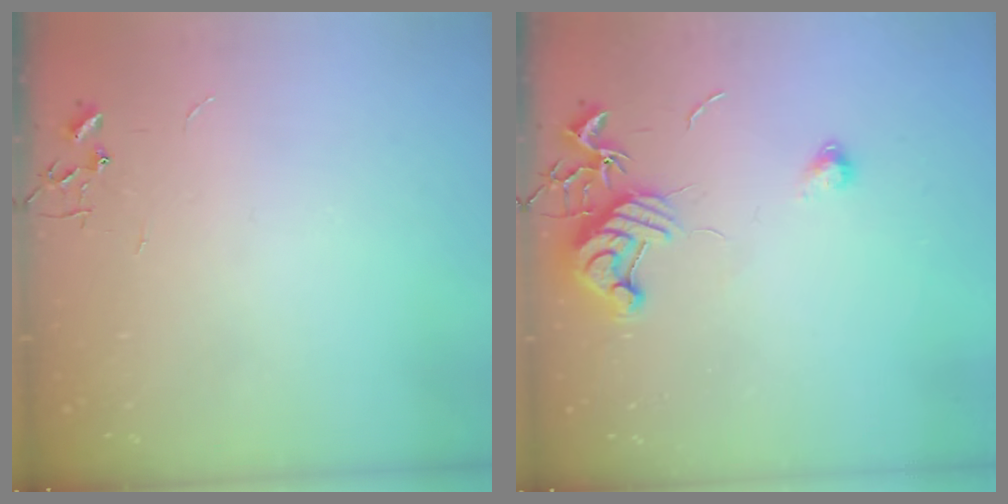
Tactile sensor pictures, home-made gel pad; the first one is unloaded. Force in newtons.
{"total": 10.8, "press": 10.8, "slide": 0.7}